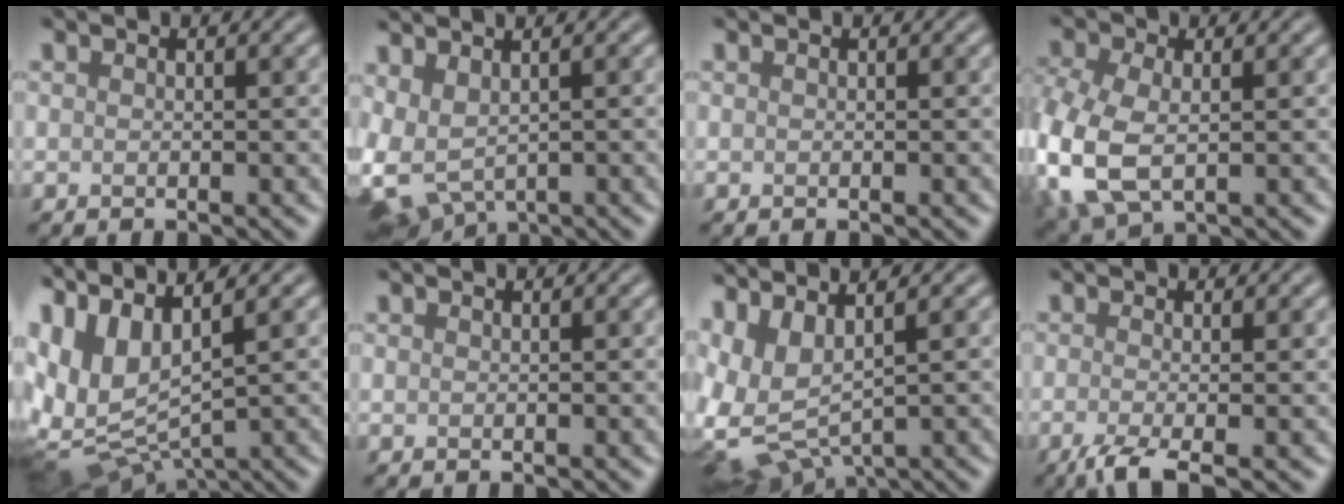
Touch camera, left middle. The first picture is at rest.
{"total": 6.1, "force": [0.4, 3.8, 4.7], "torque": [-0.108, -0.013, 0.032]}
{"total": 0.0}
{"total": 8.4, "force": [-1.7, 5.5, 6.2], "torque": [-0.181, -0.021, -0.029]}
{"total": 9.5, "force": [3.3, 5.4, 7.1], "torque": [-0.171, 0.001, 0.086]}
{"total": 0.0}
{"total": 7.2, "force": [0.5, 3.6, 6.2], "torque": [-0.150, -0.009, 0.022]}
{"total": 3.2, "force": [-1.7, 0.7, 2.6], "torque": [-0.047, -0.006, -0.044]}